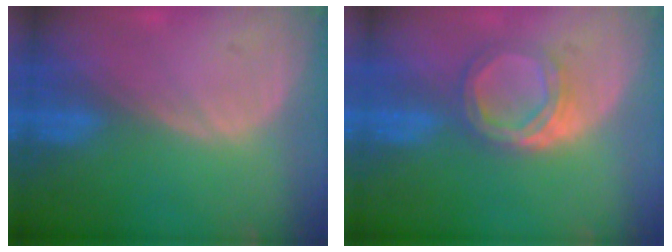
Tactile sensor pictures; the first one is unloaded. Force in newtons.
{"total": 5.3, "press": 4.9, "slide": 2.0}